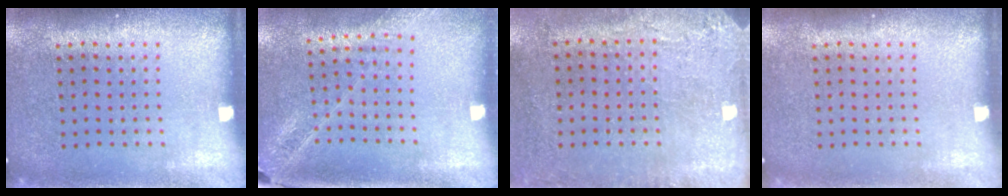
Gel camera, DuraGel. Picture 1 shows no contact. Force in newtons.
{"total": 1.5, "press": 1.4, "slide": 0.4}
{"total": 2.9, "press": 2.4, "slide": 1.6}
{"total": 0.0}